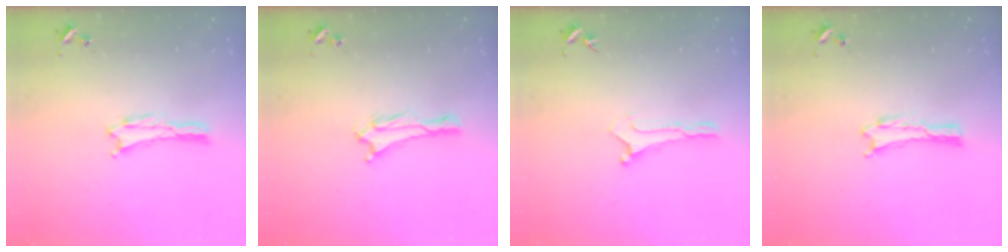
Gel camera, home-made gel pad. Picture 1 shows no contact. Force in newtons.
{"total": 1.4, "press": 1.4, "slide": 0.2}
{"total": 0.0}
{"total": 0.0}